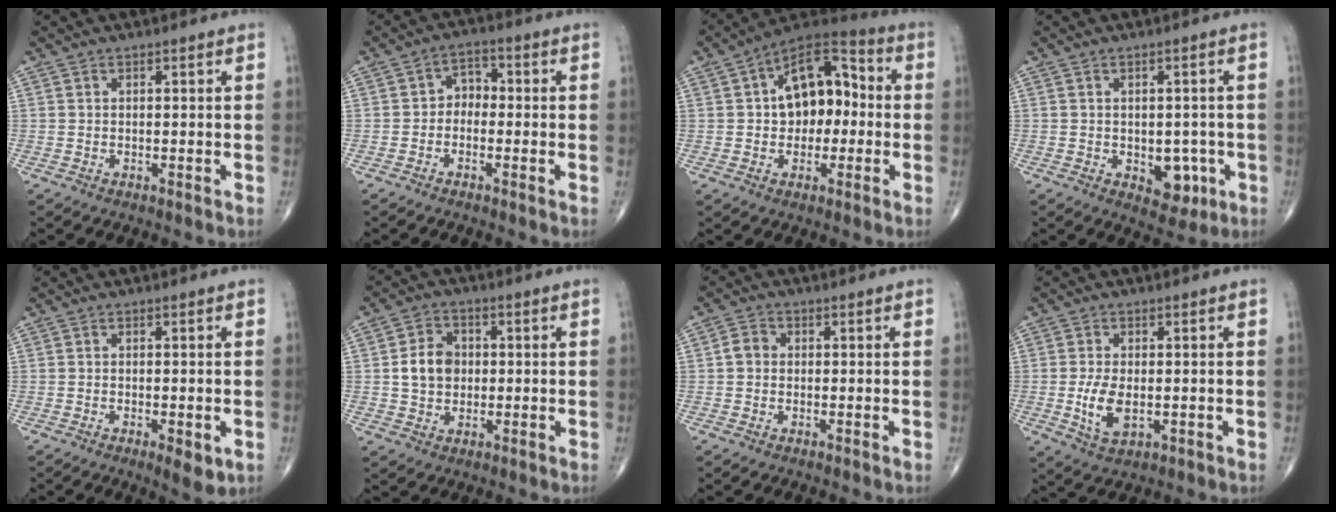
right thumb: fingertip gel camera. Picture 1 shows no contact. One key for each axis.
{"total": 3.9, "fx": -0.8, "fy": 3.0, "fz": 2.4, "tx": -0.015, "ty": 0.021, "tz": -0.030}
{"total": 14.7, "fx": 0.7, "fy": 9.3, "fz": 11.3, "tx": -0.128, "ty": 0.040, "tz": -0.002}
{"total": 6.1, "fx": -1.6, "fy": 4.0, "fz": 4.3, "tx": -0.021, "ty": 0.003, "tz": -0.012}
{"total": 4.1, "fx": -1.4, "fy": 1.4, "fz": 3.6, "tx": -0.054, "ty": -0.009, "tz": -0.018}
{"total": 7.1, "fx": 0.2, "fy": 5.7, "fz": 4.2, "tx": -0.053, "ty": 0.008, "tz": 0.001}
{"total": 2.8, "fx": -0.1, "fy": 2.4, "fz": 1.4, "tx": -0.015, "ty": 0.007, "tz": -0.008}
{"total": 6.3, "fx": -0.9, "fy": 3.3, "fz": 5.3, "tx": -0.105, "ty": -0.009, "tz": -0.011}